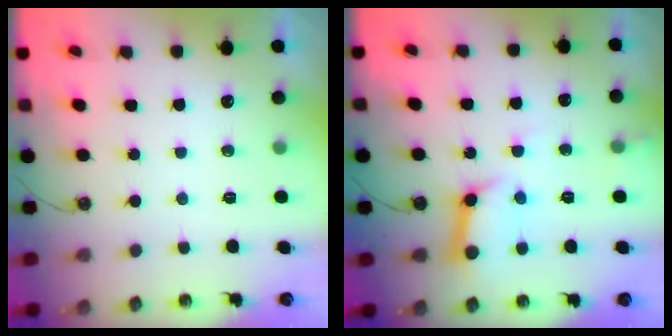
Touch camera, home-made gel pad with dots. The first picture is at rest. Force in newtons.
{"total": 12.0, "press": 11.9, "slide": 1.5}